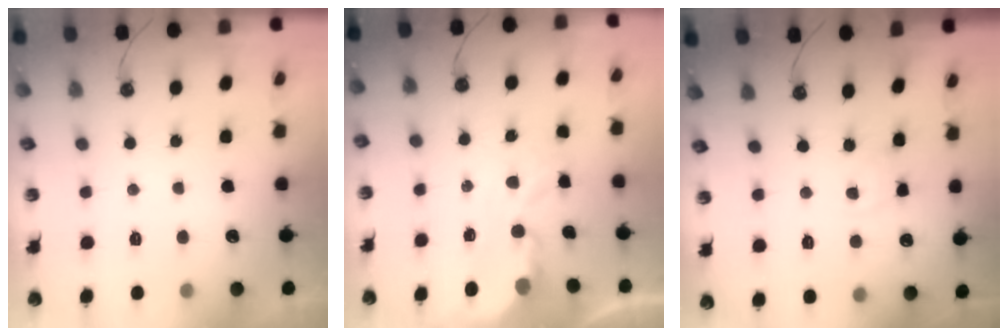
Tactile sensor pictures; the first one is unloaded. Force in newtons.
{"total": 3.9, "press": 3.9, "slide": 0.1}
{"total": 2.6, "press": 2.6, "slide": 0.4}